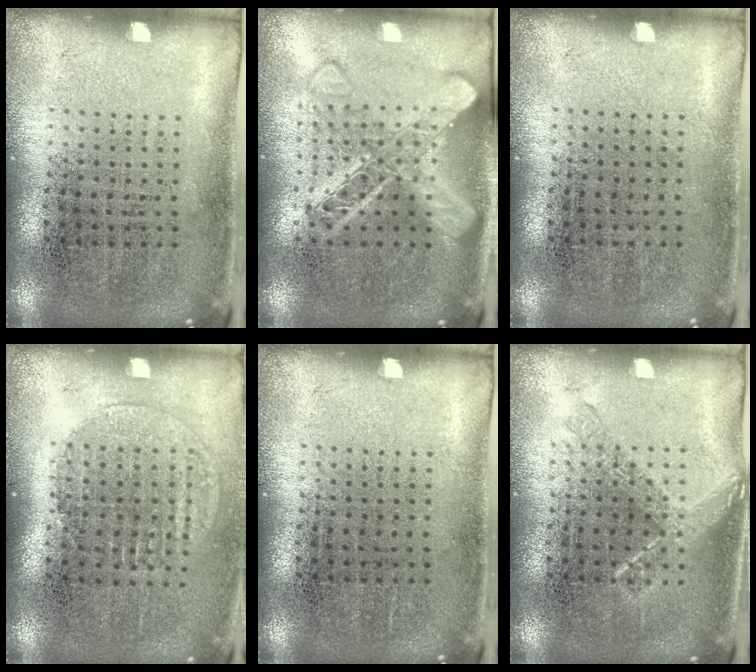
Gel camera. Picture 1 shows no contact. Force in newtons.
{"total": 2.9, "press": 2.8, "slide": 0.5}
{"total": 0.0}
{"total": 1.3, "press": 1.2, "slide": 0.6}
{"total": 0.0}
{"total": 1.1, "press": 1.1, "slide": 0.2}